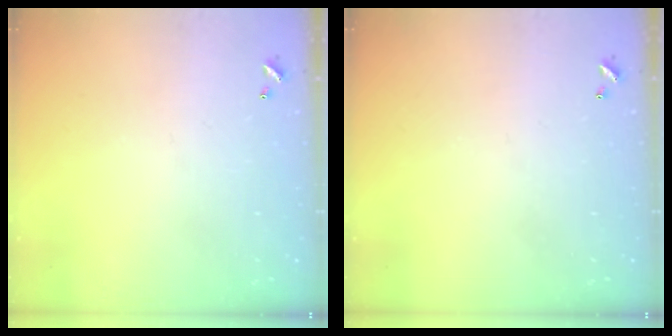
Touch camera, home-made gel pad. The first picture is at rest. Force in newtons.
{"total": 0.0}